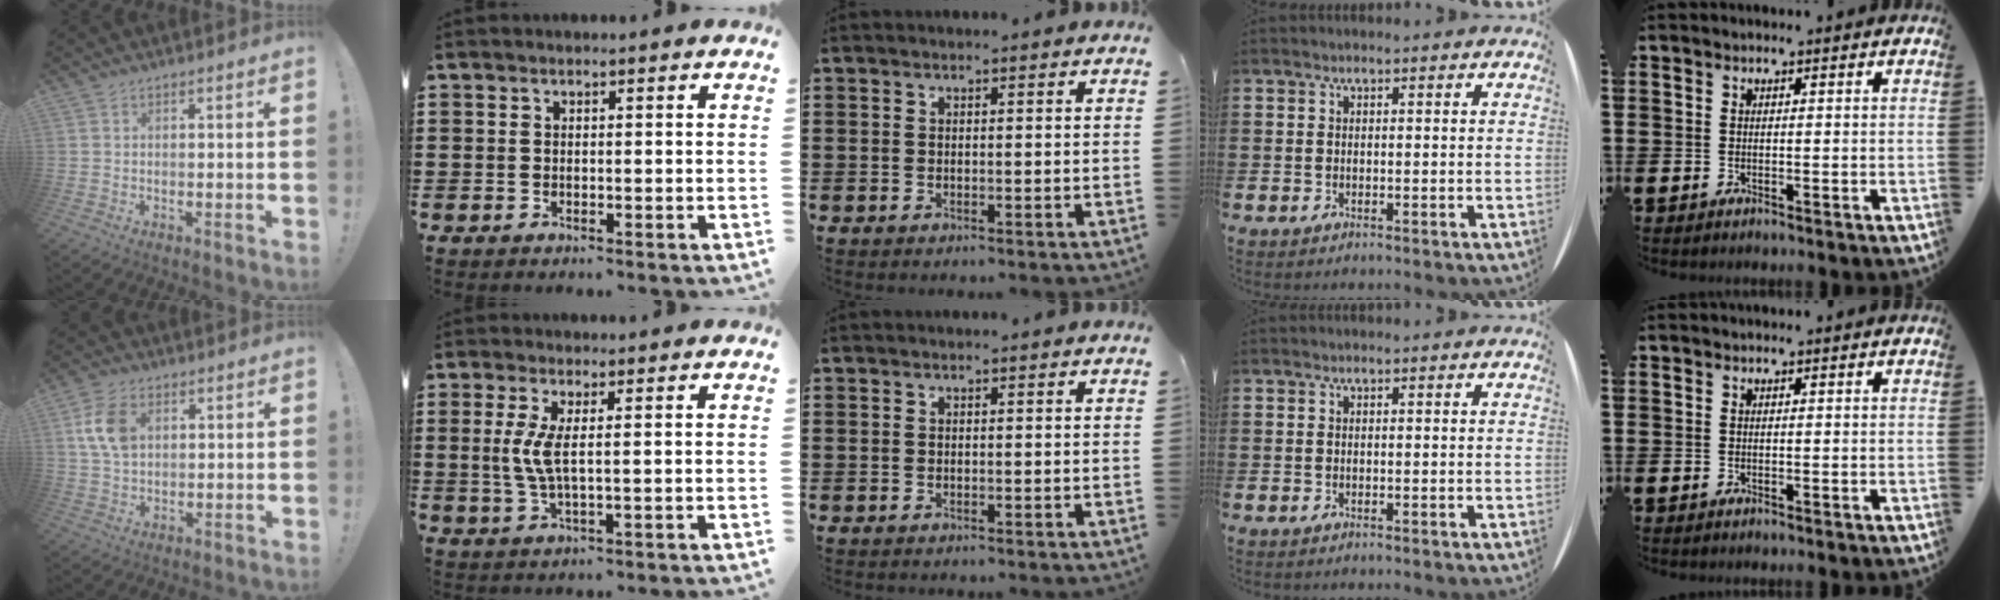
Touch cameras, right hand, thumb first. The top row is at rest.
{"thumb": {"total": 9.5, "force": [2.6, 6.3, 6.6], "torque": [-0.123, 0.005, 0.049]}, "index": {"total": 4.4, "force": [0.5, 0.7, 4.3], "torque": [-0.105, -0.013, 0.001]}}